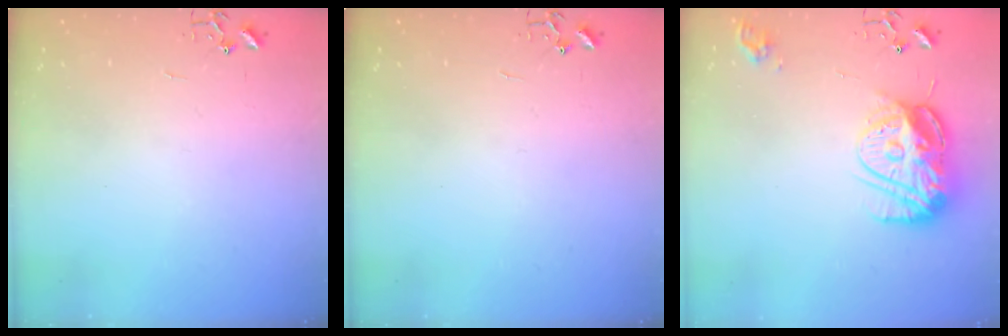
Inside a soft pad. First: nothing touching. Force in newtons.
{"total": 0.0}
{"total": 19.1, "press": 19.1, "slide": 1.5}